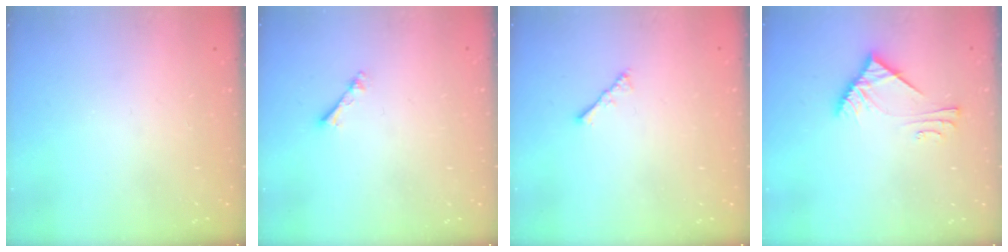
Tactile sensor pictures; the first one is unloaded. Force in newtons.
{"total": 1.7, "press": 1.7, "slide": 0.3}
{"total": 2.1, "press": 2.0, "slide": 0.4}
{"total": 7.0, "press": 7.0, "slide": 0.5}